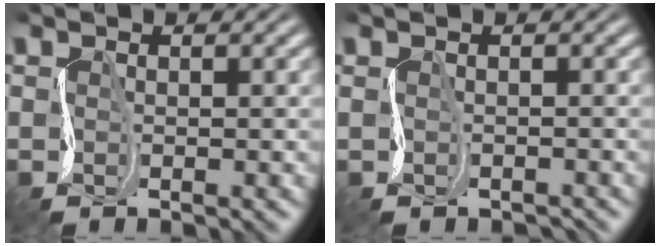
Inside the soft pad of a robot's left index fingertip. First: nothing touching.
{"total": 0.6, "force": [-0.5, 0.3, 0.4], "torque": [-0.006, -0.009, -0.011]}